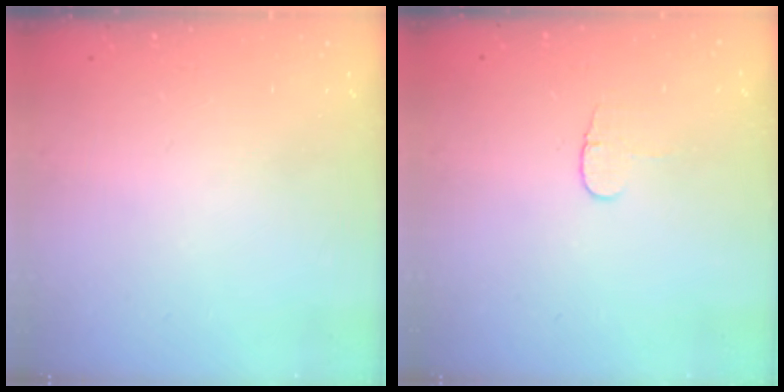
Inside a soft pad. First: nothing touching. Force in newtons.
{"total": 3.7, "press": 3.7, "slide": 0.5}